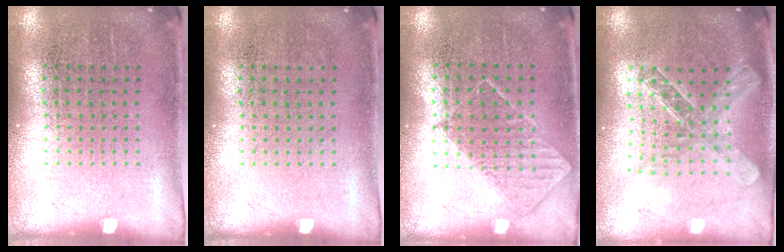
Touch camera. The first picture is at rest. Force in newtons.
{"total": 0.0}
{"total": 0.8, "press": 0.7, "slide": 0.3}
{"total": 2.0, "press": 1.7, "slide": 1.1}